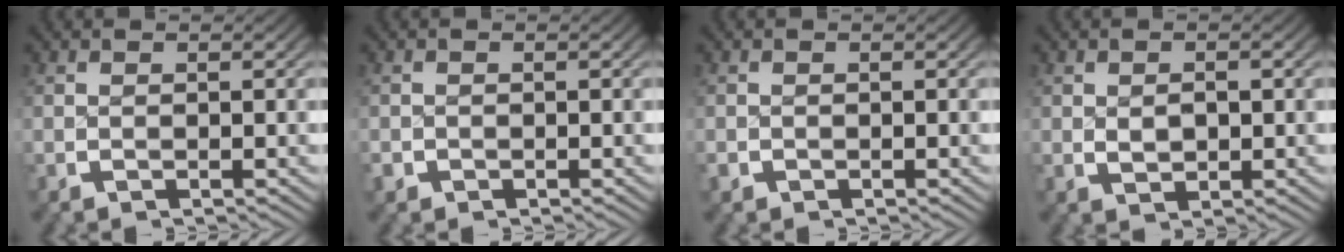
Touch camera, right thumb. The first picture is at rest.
{"total": 1.1, "force": [-0.7, 0.9, 0.1], "torque": [-0.009, -0.006, -0.011]}
{"total": 0.8, "force": [-0.4, 0.6, 0.1], "torque": [-0.008, -0.005, -0.007]}
{"total": 1.7, "force": [0.2, 1.2, 1.2], "torque": [-0.026, -0.009, 0.012]}